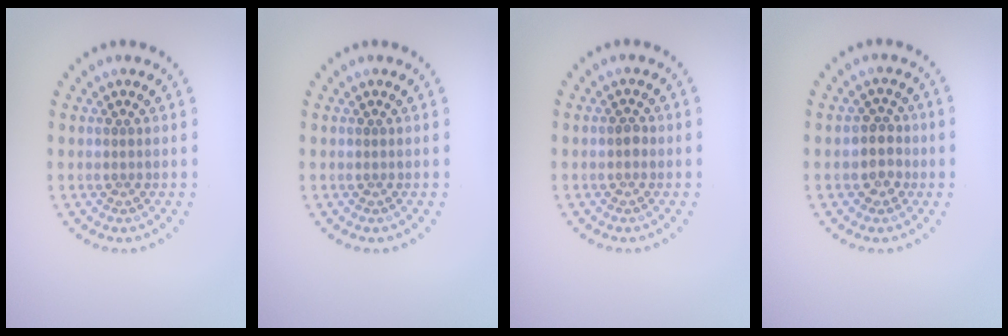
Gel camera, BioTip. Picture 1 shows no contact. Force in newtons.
{"total": 0.0}
{"total": 0.9, "press": 0.9, "slide": 0.0}
{"total": 2.4, "press": 2.2, "slide": 1.0}